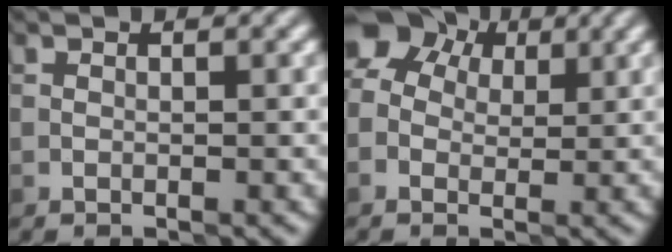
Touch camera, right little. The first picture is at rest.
{"total": 6.4, "force": [2.4, 4.9, 3.4], "torque": [-0.058, 0.034, 0.021]}